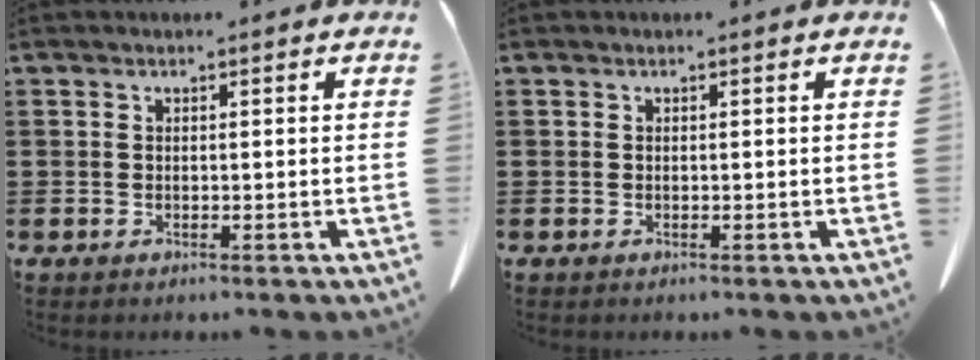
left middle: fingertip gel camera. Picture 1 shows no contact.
{"total": 0.0}